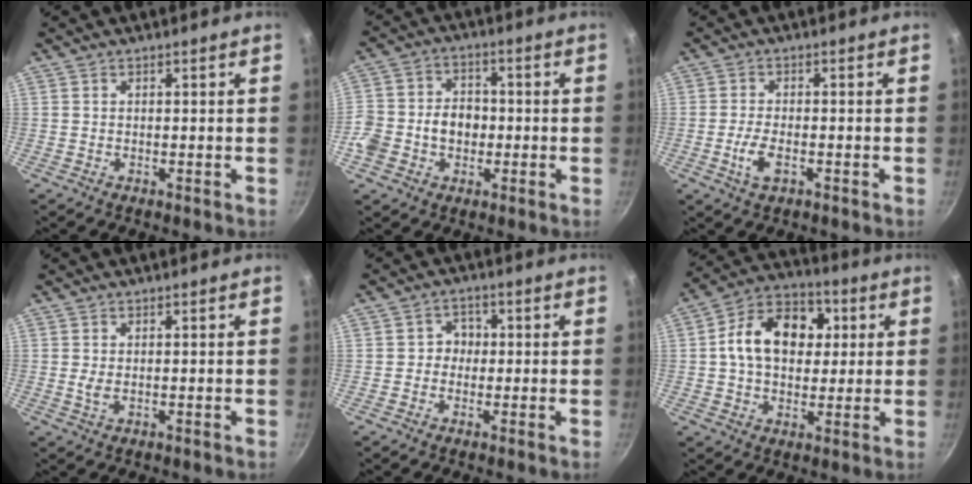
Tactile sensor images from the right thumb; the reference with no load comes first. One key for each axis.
{"total": 11.3, "fx": -1.9, "fy": 8.7, "fz": 7.0, "tx": -0.109, "ty": 0.033, "tz": -0.036}
{"total": 4.3, "fx": -1.5, "fy": 2.1, "fz": 3.4, "tx": -0.068, "ty": 0.006, "tz": -0.026}
{"total": 1.4, "fx": 0.1, "fy": 0.6, "fz": 1.3, "tx": -0.031, "ty": -0.003, "tz": 0.008}
{"total": 3.4, "fx": -0.1, "fy": 3.0, "fz": 1.5, "tx": 0.006, "ty": 0.011, "tz": -0.011}
{"total": 15.3, "fx": 2.4, "fy": 10.9, "fz": 10.5, "tx": -0.143, "ty": 0.017, "tz": 0.032}